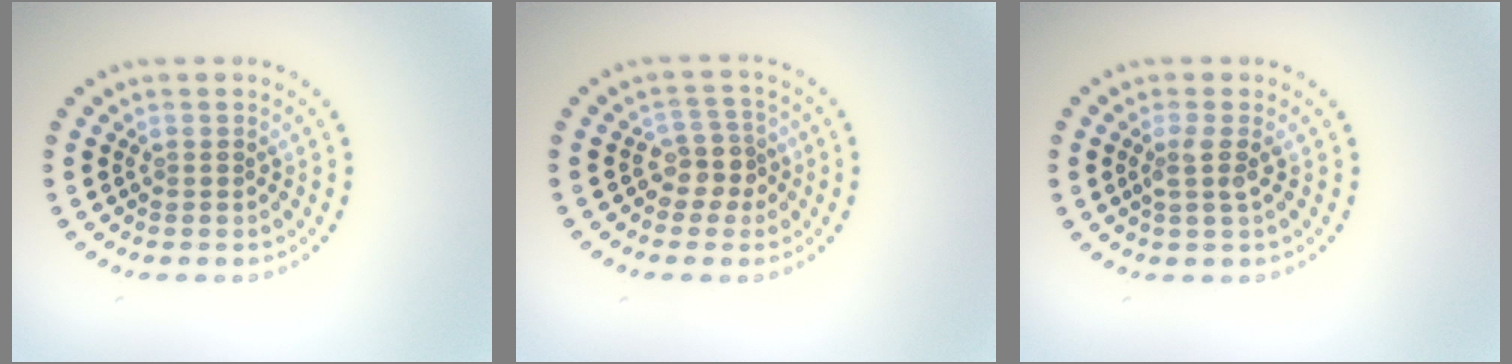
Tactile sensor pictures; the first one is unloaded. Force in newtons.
{"total": 2.6, "press": 2.2, "slide": 1.5}
{"total": 1.7, "press": 1.3, "slide": 1.2}